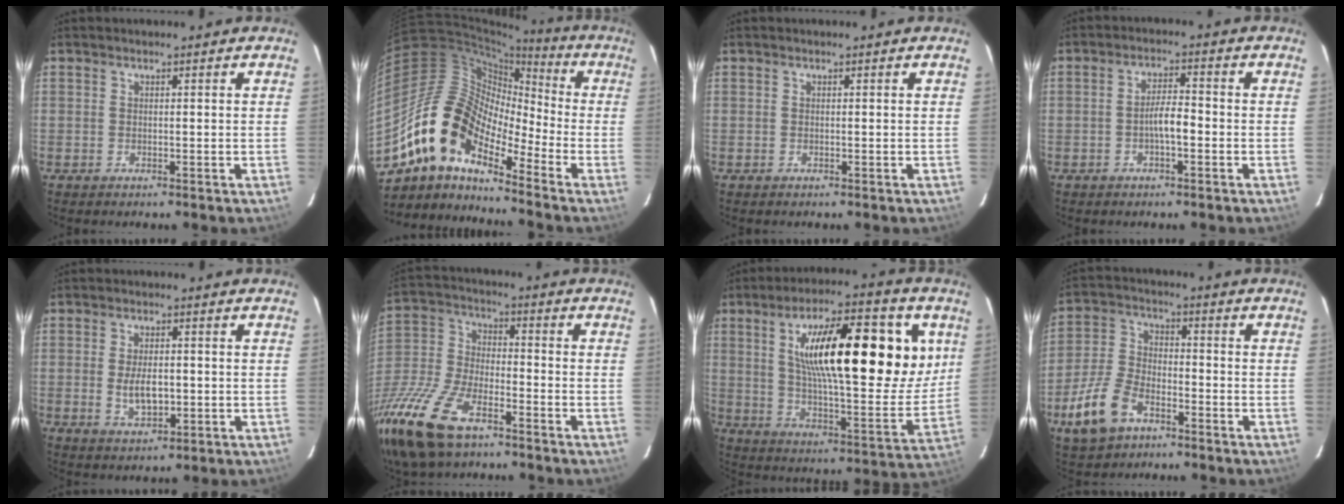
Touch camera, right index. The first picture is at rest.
{"total": 15.3, "force": [-10.4, 6.3, 9.3], "torque": [-0.153, 0.006, -0.215]}
{"total": 0.0}
{"total": 3.8, "force": [-1.4, 0.9, 3.4], "torque": [-0.066, 0.009, -0.024]}
{"total": 5.6, "force": [-0.6, 2.9, 4.7], "torque": [-0.092, -0.007, -0.005]}
{"total": 22.0, "force": [-14.1, 9.8, 13.7], "torque": [-0.320, -0.027, -0.273]}
{"total": 27.1, "force": [8.9, 9.0, 23.9], "torque": [-0.379, 0.015, 0.141]}
{"total": 11.2, "force": [-6.3, 6.1, 7.0], "torque": [-0.166, 0.002, -0.121]}